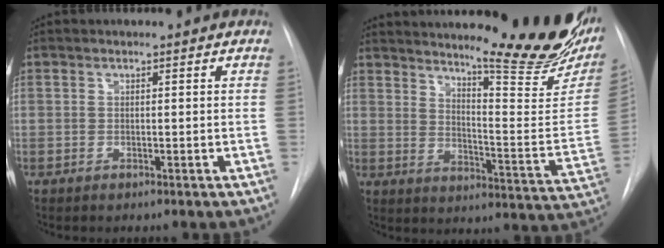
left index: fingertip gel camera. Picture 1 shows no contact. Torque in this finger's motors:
{"motor_torque": [0.77, -1.38, 0.25, 0.00]}